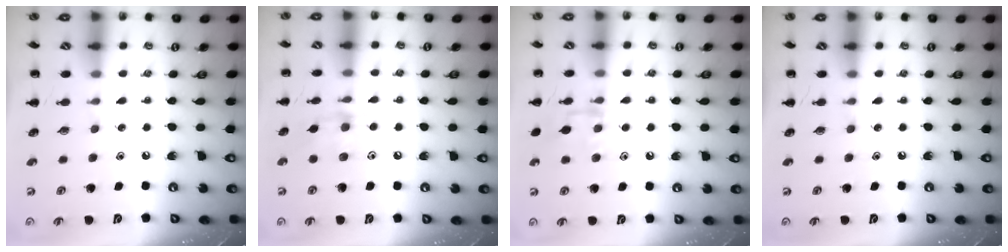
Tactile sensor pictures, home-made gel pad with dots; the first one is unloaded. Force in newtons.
{"total": 7.2, "press": 7.2, "slide": 0.6}
{"total": 9.0, "press": 9.0, "slide": 0.5}
{"total": 0.0}